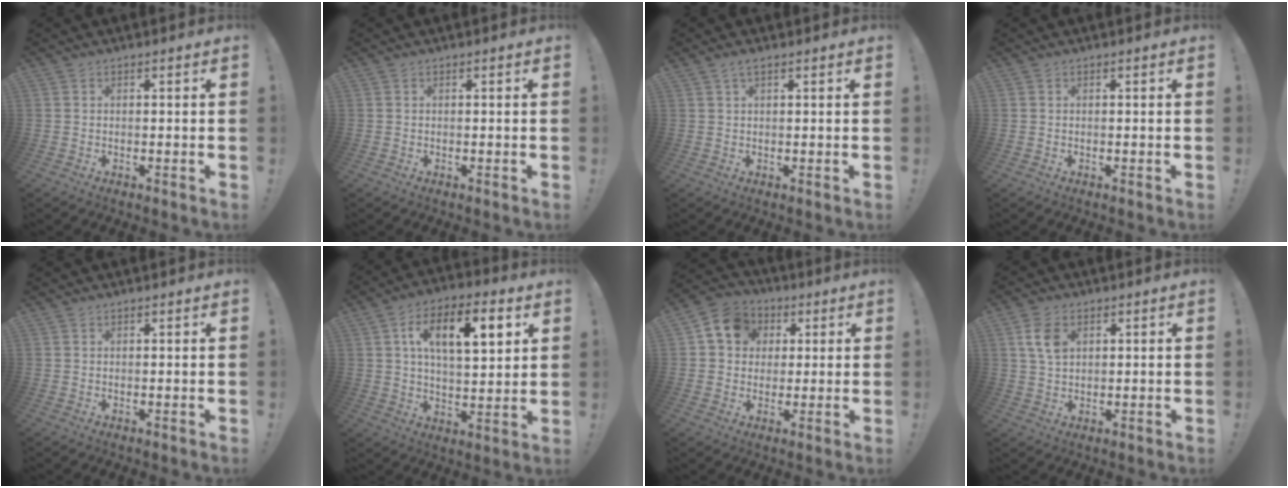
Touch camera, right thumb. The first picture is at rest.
{"total": 0.0}
{"total": 1.9, "force": [1.2, 0.3, 1.5], "torque": [-0.026, -0.002, 0.020]}
{"total": 0.0}
{"total": 0.6, "force": [0.6, 0.0, 0.1], "torque": [0.004, -0.002, 0.011]}
{"total": 14.6, "force": [5.3, 6.7, 11.8], "torque": [-0.177, 0.000, 0.082]}
{"total": 11.0, "force": [3.3, 9.4, 4.7], "torque": [-0.061, -0.001, 0.066]}
{"total": 8.0, "force": [2.7, 5.5, 5.2], "torque": [-0.089, -0.003, 0.052]}